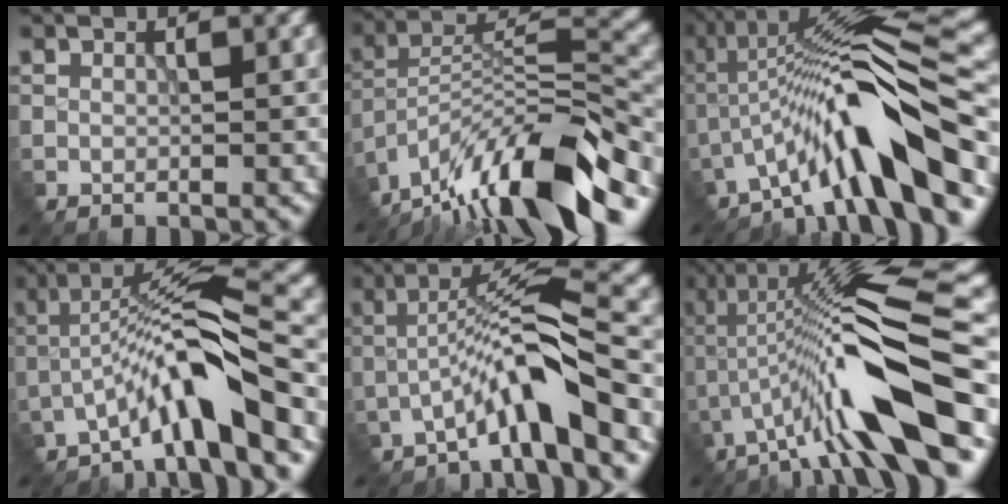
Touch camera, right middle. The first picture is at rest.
{"total": 14.3, "force": [-11.1, 3.0, 8.6], "torque": [-0.142, 0.029, -0.194]}
{"total": 10.6, "force": [-5.2, 1.6, 9.1], "torque": [-0.139, 0.027, -0.091]}
{"total": 7.2, "force": [-4.3, 0.7, 5.7], "torque": [-0.104, 0.022, -0.082]}
{"total": 6.3, "force": [-3.7, 0.5, 5.0], "torque": [-0.089, 0.020, -0.075]}
{"total": 12.4, "force": [-3.9, 2.0, 11.6], "torque": [-0.194, 0.027, -0.067]}